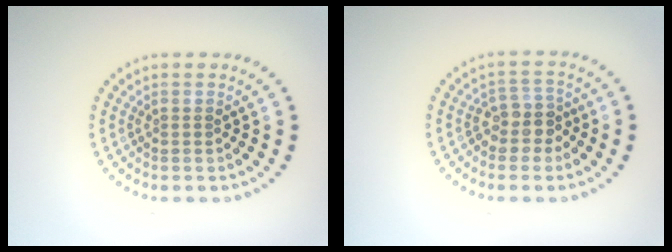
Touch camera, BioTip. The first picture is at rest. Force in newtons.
{"total": 2.5, "press": 2.2, "slide": 1.2}